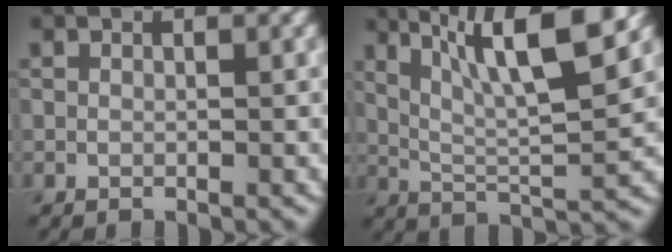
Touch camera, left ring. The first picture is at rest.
{"total": 9.1, "force": [4.5, 1.8, 7.6], "torque": [-0.124, 0.005, 0.081]}